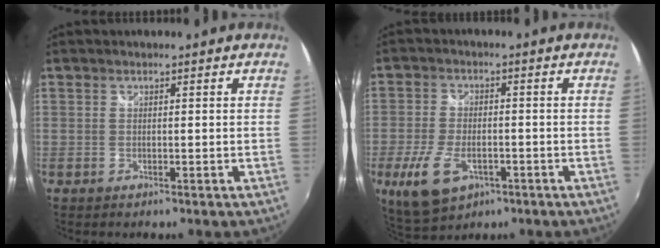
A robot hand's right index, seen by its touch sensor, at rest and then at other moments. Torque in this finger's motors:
{"motor_torque": [0.86, -0.78, 0.51, 0.12]}